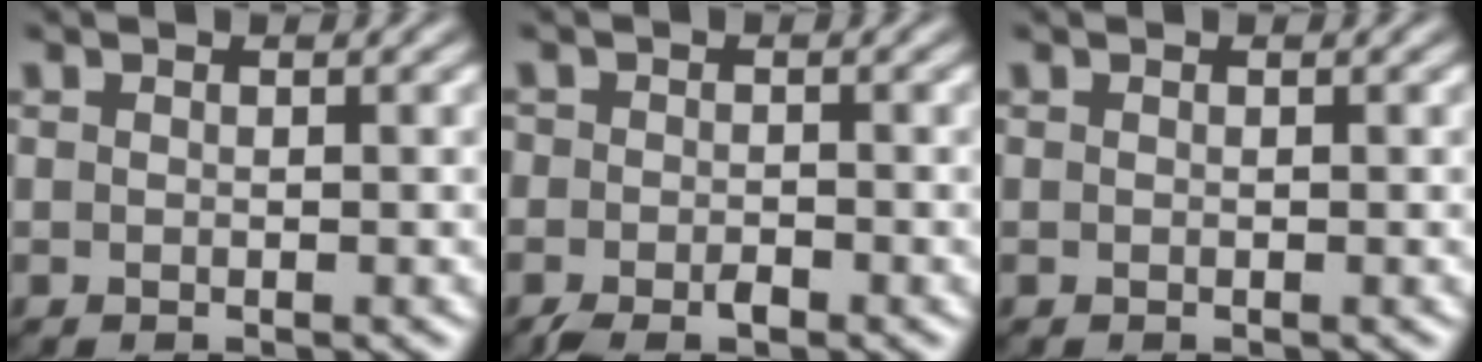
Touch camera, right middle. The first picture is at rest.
{"total": 2.3, "force": [-1.4, 1.2, 1.3], "torque": [-0.026, -0.002, -0.029]}
{"total": 0.0}